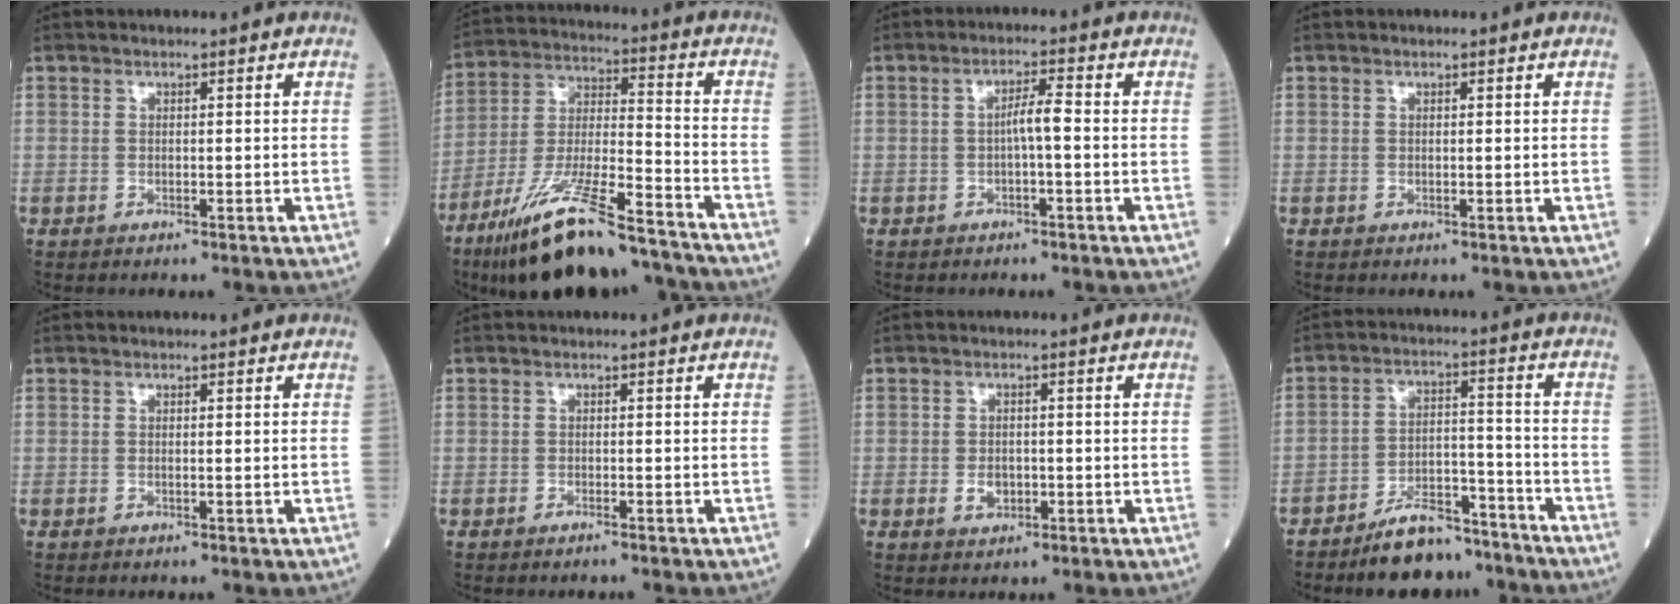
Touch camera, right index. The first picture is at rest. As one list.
[{"total": 19.0, "force": [-15.0, 2.7, 11.4], "torque": [-0.218, -0.019, -0.268]}, {"total": 3.1, "force": [-0.5, 0.2, 3.0], "torque": [-0.049, 0.005, -0.008]}, {"total": 0.0}, {"total": 0.0}, {"total": 1.3, "force": [-1.1, 0.1, 0.6], "torque": [-0.013, -0.001, -0.013]}, {"total": 2.4, "force": [-0.8, 1.6, 1.6], "torque": [-0.026, 0.003, -0.008]}, {"total": 9.3, "force": [-7.8, 3.3, 3.8], "torque": [-0.062, 0.017, -0.132]}]